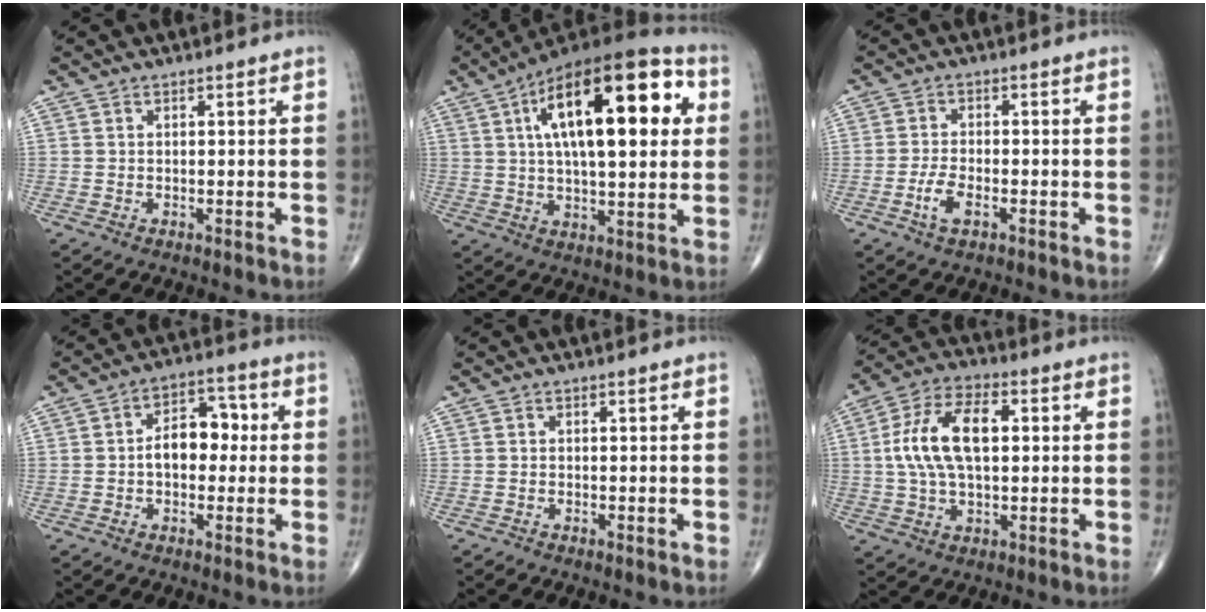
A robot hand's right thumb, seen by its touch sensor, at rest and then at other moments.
{"total": 25.4, "force": [6.7, 10.2, 22.3], "torque": [-0.339, 0.016, 0.094]}
{"total": 4.1, "force": [-1.8, 1.6, 3.3], "torque": [-0.072, 0.008, -0.033]}
{"total": 8.2, "force": [-0.1, 5.3, 6.2], "torque": [-0.069, 0.026, -0.011]}
{"total": 0.0}
{"total": 13.4, "force": [1.7, 6.9, 11.4], "torque": [-0.222, 0.020, 0.027]}